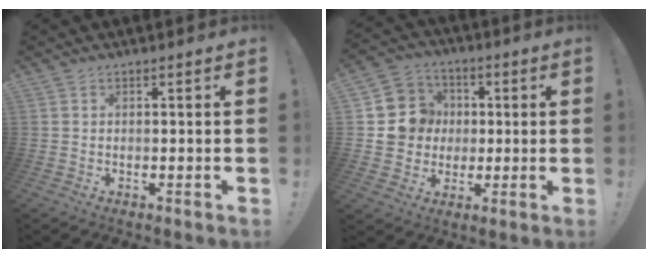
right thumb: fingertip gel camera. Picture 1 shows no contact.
{"total": 11.4, "force": [0.1, 11.0, 2.8], "torque": [-0.035, 0.012, 0.012]}